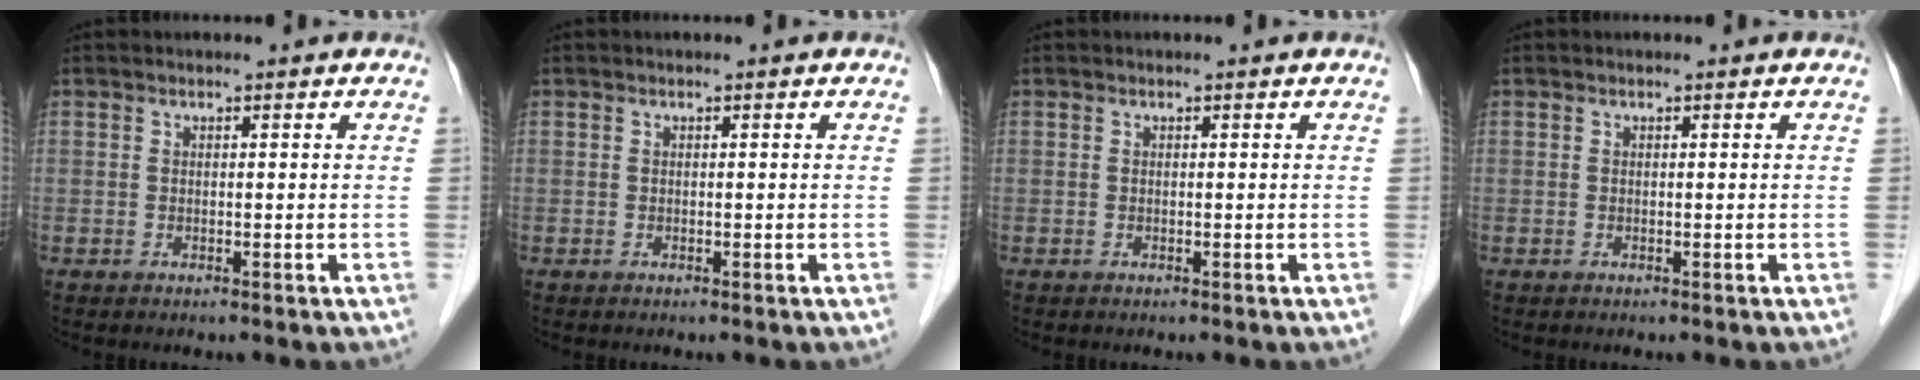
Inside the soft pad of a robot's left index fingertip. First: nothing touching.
{"total": 0.0}
{"total": 0.0}
{"total": 0.0}